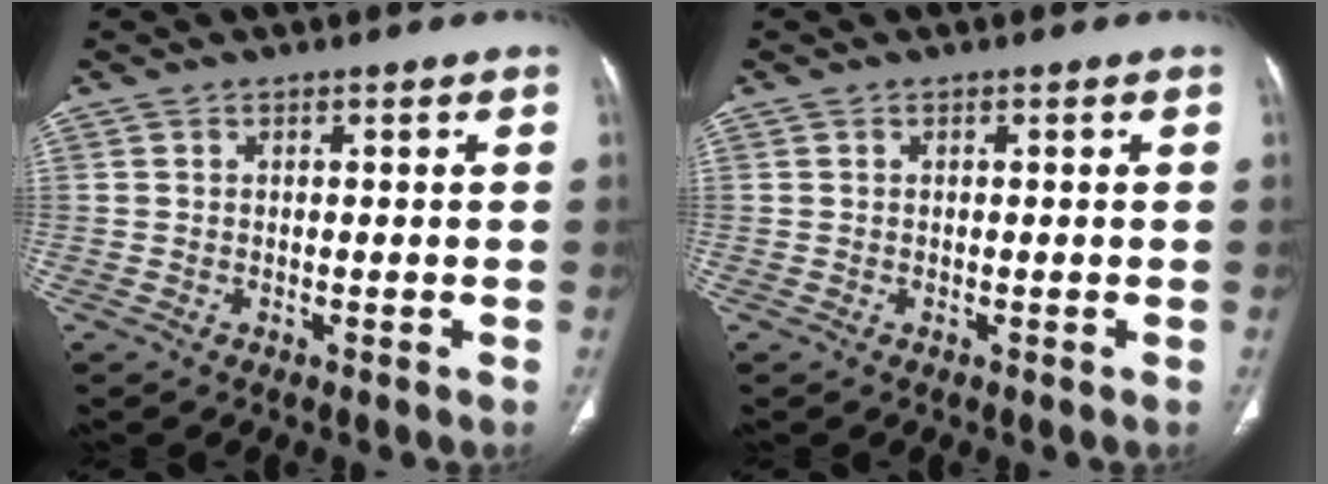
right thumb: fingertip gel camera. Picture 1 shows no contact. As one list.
[{"total": 0.0}]